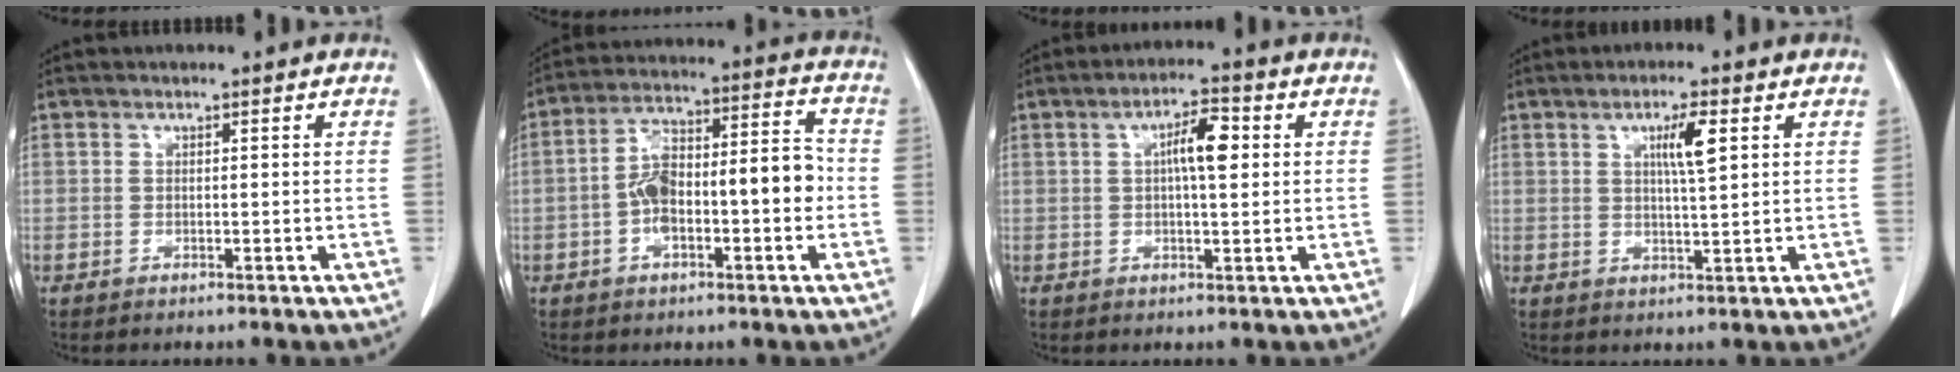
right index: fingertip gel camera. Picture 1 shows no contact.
{"total": 12.6, "force": [-1.9, 4.1, 11.8], "torque": [-0.209, 0.042, -0.031]}
{"total": 5.6, "force": [1.1, 1.3, 5.3], "torque": [-0.094, 0.012, 0.017]}
{"total": 4.8, "force": [1.7, 0.3, 4.4], "torque": [-0.076, -0.001, 0.029]}